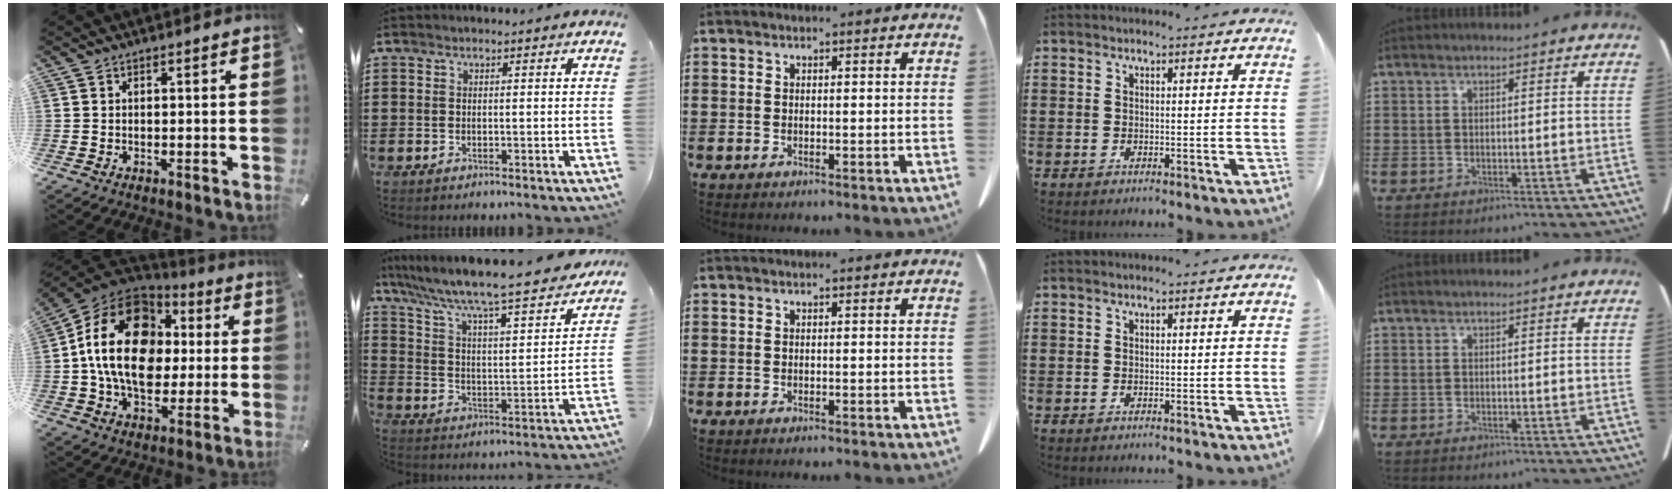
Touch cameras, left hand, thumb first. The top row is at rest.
{"thumb": {"total": 21.5, "force": [1.5, 15.8, 14.5], "torque": [-0.291, 0.013, 0.024]}, "index": {"total": 7.6, "force": [6.6, 0.1, 3.8], "torque": [-0.106, -0.056, 0.101]}}